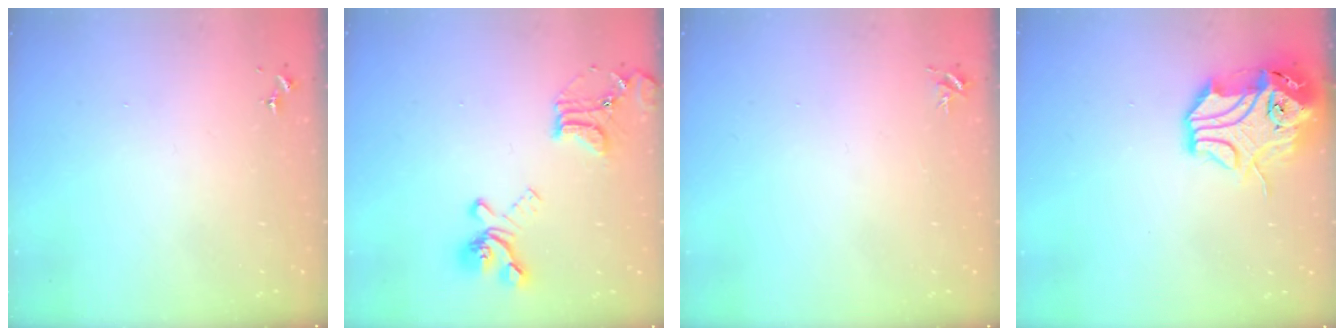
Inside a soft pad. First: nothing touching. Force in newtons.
{"total": 18.2, "press": 18.1, "slide": 1.7}
{"total": 3.8, "press": 3.8, "slide": 0.5}
{"total": 16.1, "press": 15.9, "slide": 2.3}